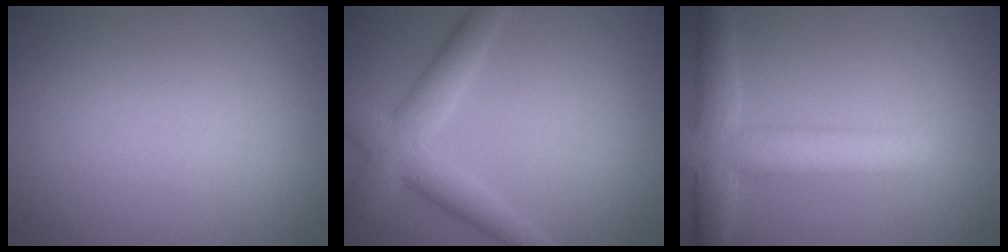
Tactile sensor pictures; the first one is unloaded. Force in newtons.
{"total": 4.5, "press": 4.4, "slide": 0.4}
{"total": 5.3, "press": 5.3, "slide": 0.2}